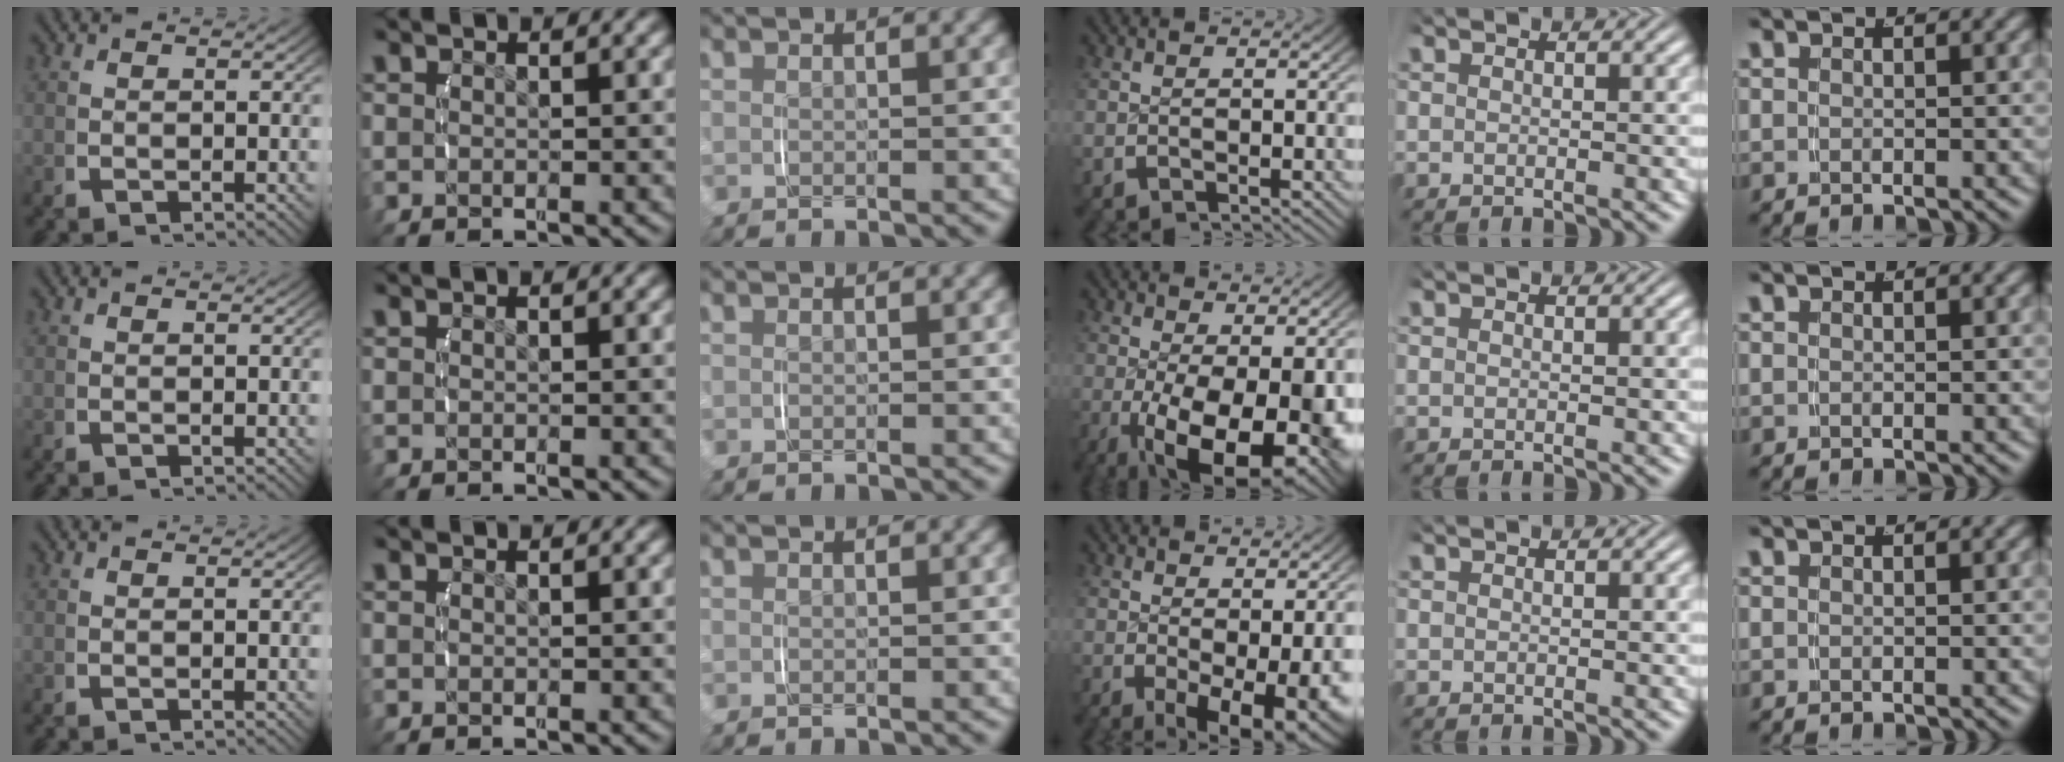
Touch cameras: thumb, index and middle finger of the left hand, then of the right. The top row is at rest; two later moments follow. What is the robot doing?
{"motion": "lift_and_place", "object": "glasses case"}